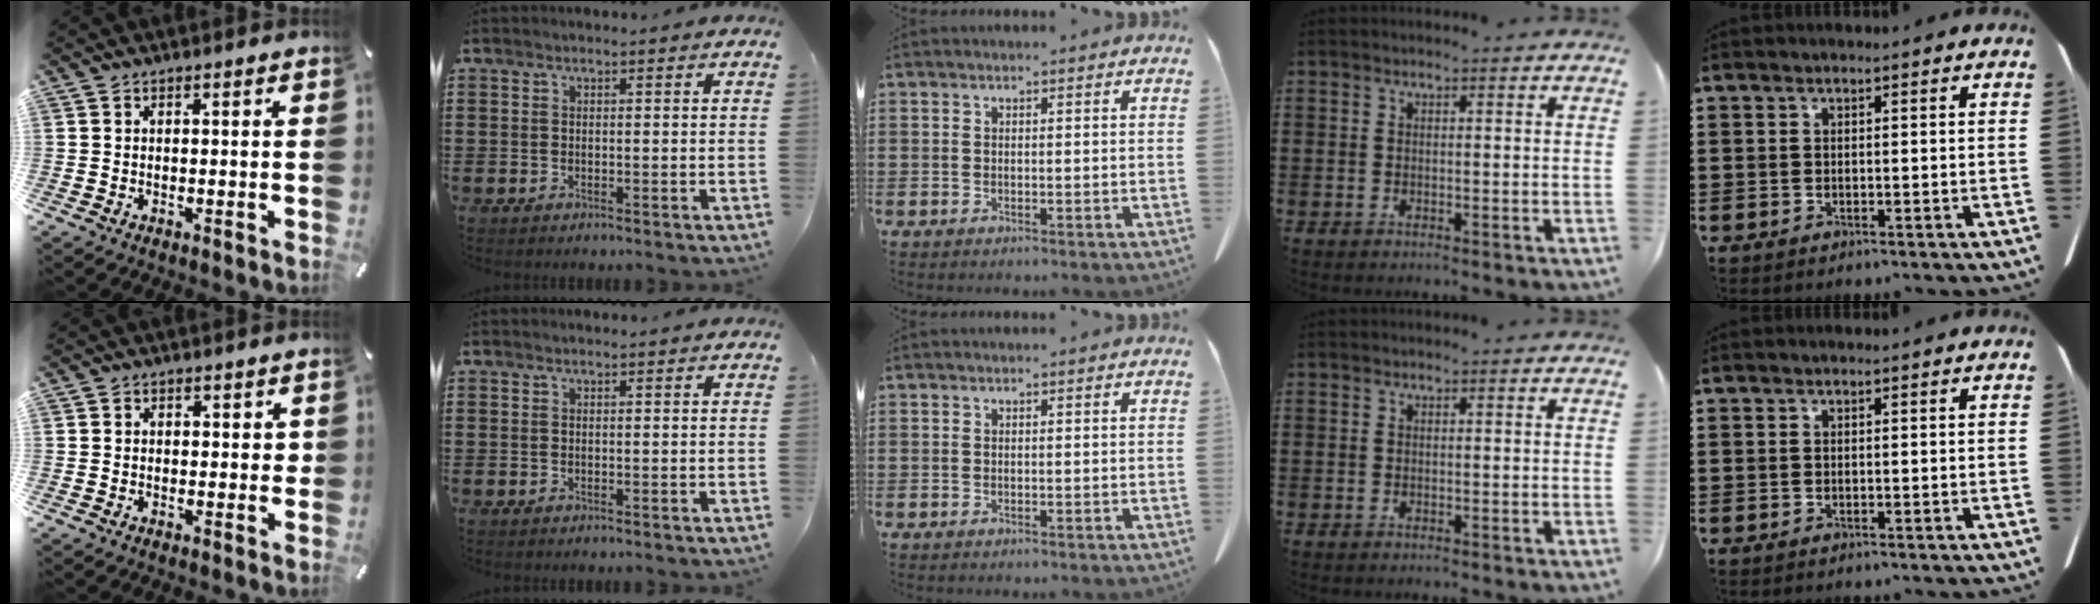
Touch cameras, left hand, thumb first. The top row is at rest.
{"thumb": {"total": 1.4, "force": [0.0, 1.2, 0.8], "torque": [-0.007, 0.003, -0.004]}}